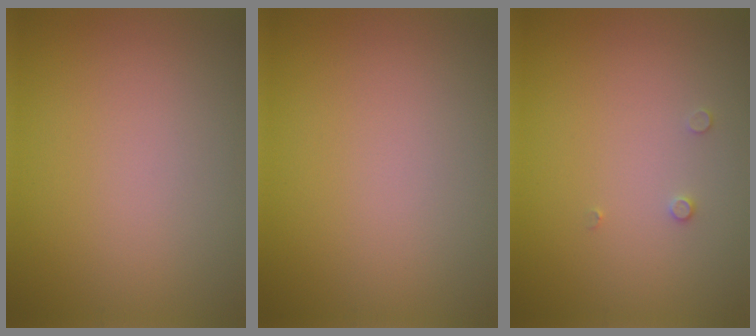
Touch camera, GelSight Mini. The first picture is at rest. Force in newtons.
{"total": 0.0}
{"total": 0.6, "press": 0.6, "slide": 0.2}